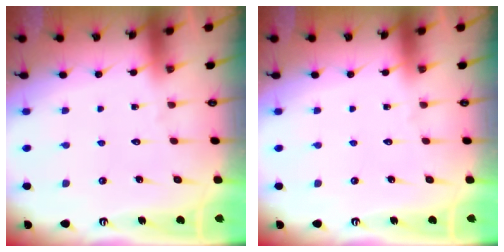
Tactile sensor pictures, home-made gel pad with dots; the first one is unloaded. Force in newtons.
{"total": 0.0}